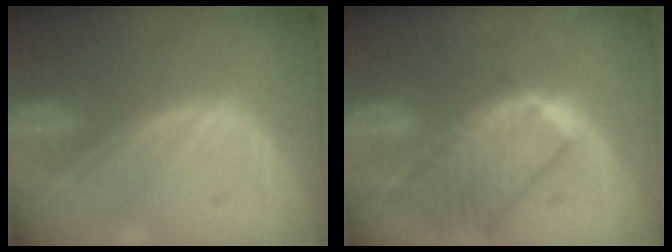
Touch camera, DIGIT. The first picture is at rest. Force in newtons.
{"total": 10.0, "press": 8.8, "slide": 4.7}